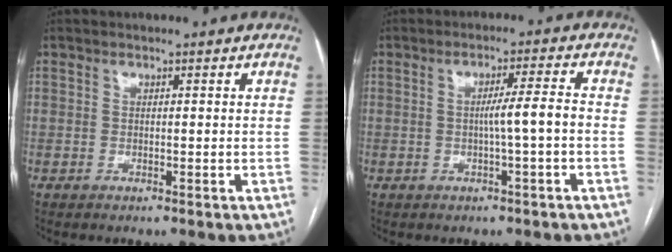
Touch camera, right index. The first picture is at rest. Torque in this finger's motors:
{"motor_torque": [0.77, 0.10, 0.56, 0.12]}